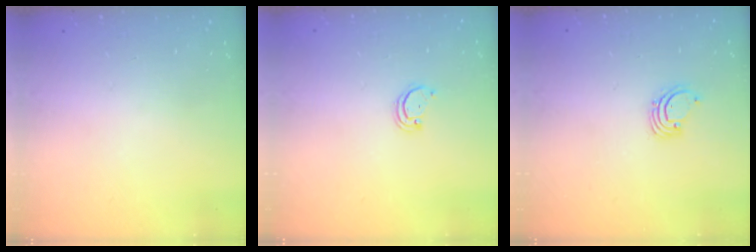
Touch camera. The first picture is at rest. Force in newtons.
{"total": 1.8, "press": 1.8, "slide": 0.2}
{"total": 1.4, "press": 1.4, "slide": 0.1}